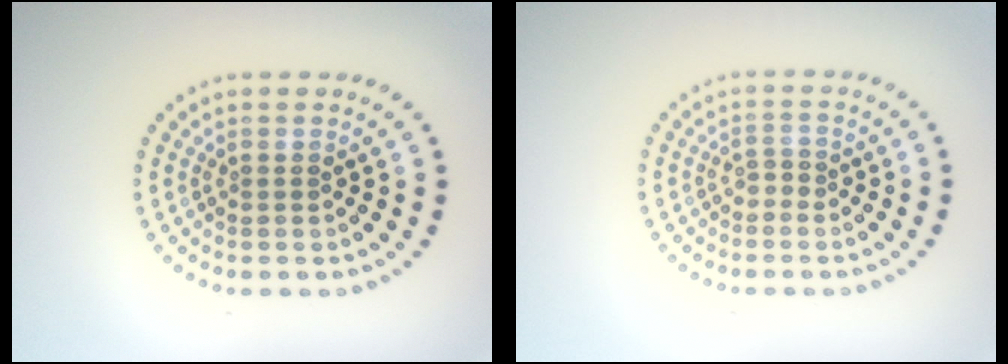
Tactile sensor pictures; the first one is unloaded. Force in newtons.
{"total": 1.0, "press": 0.8, "slide": 0.6}